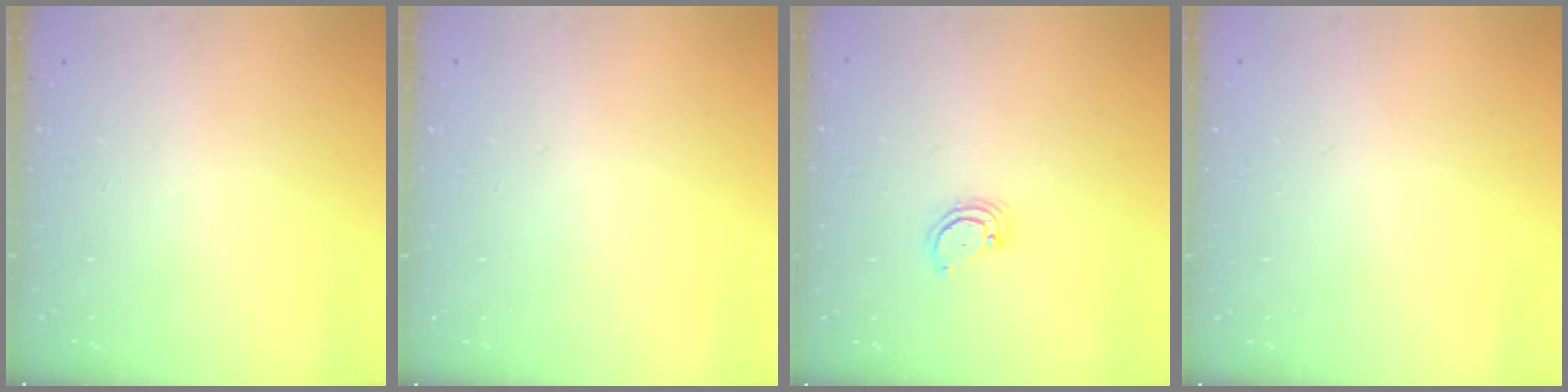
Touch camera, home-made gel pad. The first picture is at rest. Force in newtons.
{"total": 0.0}
{"total": 2.9, "press": 2.9, "slide": 0.2}
{"total": 0.0}